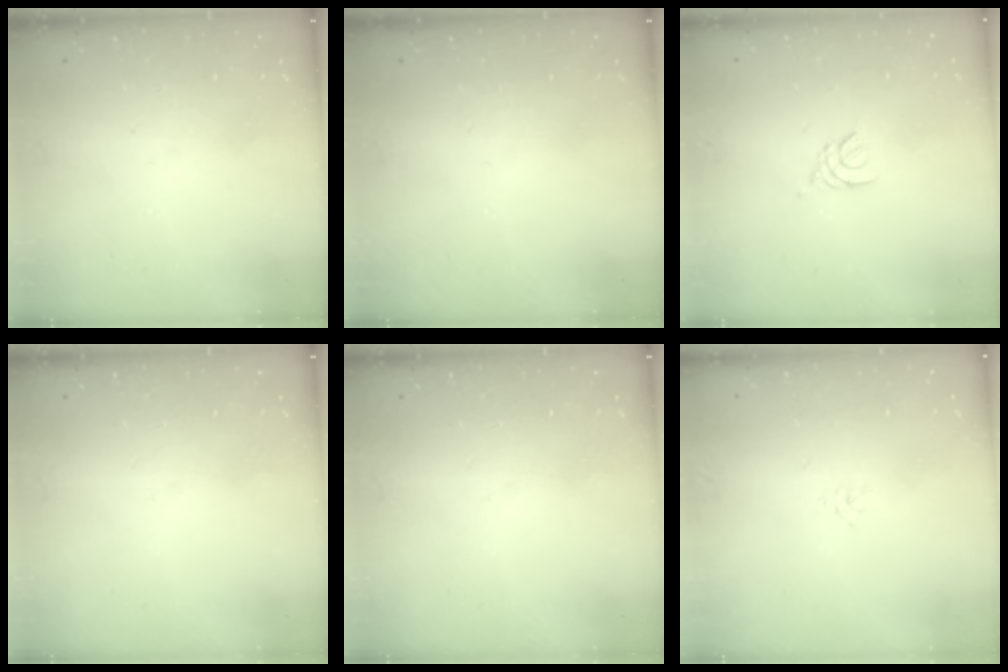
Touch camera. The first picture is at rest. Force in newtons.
{"total": 0.0}
{"total": 2.4, "press": 2.3, "slide": 0.5}
{"total": 0.0}
{"total": 0.0}
{"total": 2.0, "press": 2.0, "slide": 0.3}